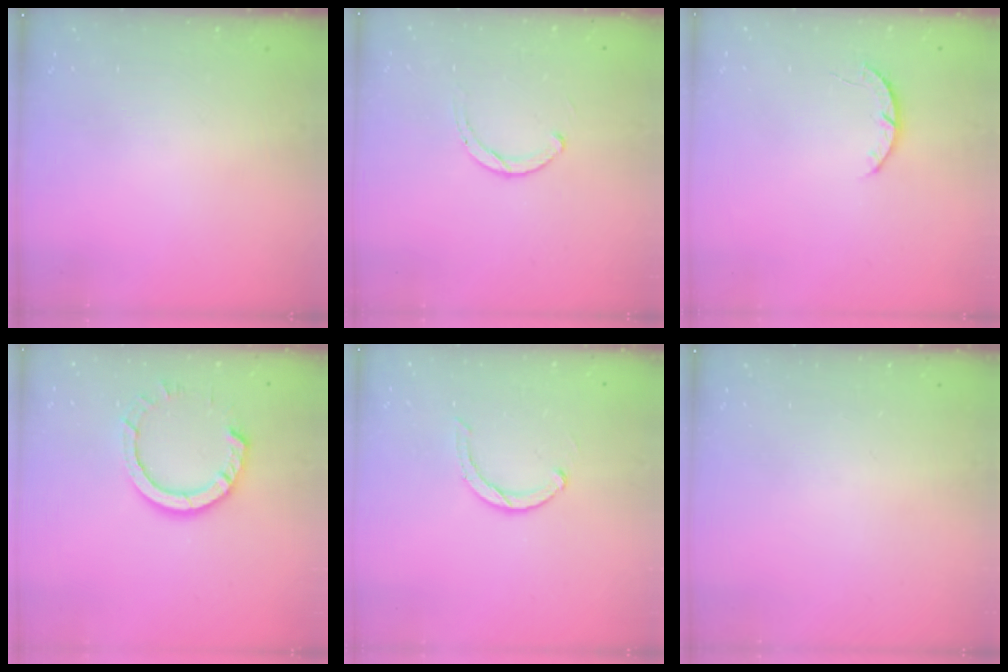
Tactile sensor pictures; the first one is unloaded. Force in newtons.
{"total": 1.9, "press": 1.9, "slide": 0.2}
{"total": 3.9, "press": 3.9, "slide": 0.4}
{"total": 9.4, "press": 9.3, "slide": 0.9}
{"total": 3.5, "press": 3.4, "slide": 0.6}
{"total": 0.0}